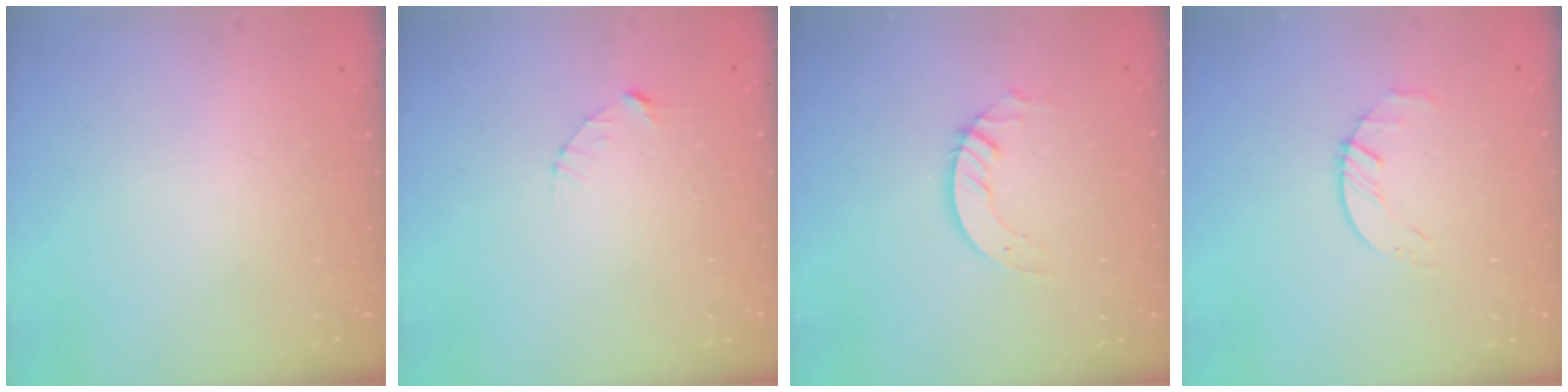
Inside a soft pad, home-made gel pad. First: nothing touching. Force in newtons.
{"total": 3.1, "press": 3.1, "slide": 0.3}
{"total": 2.8, "press": 2.8, "slide": 0.2}
{"total": 2.7, "press": 2.6, "slide": 0.3}